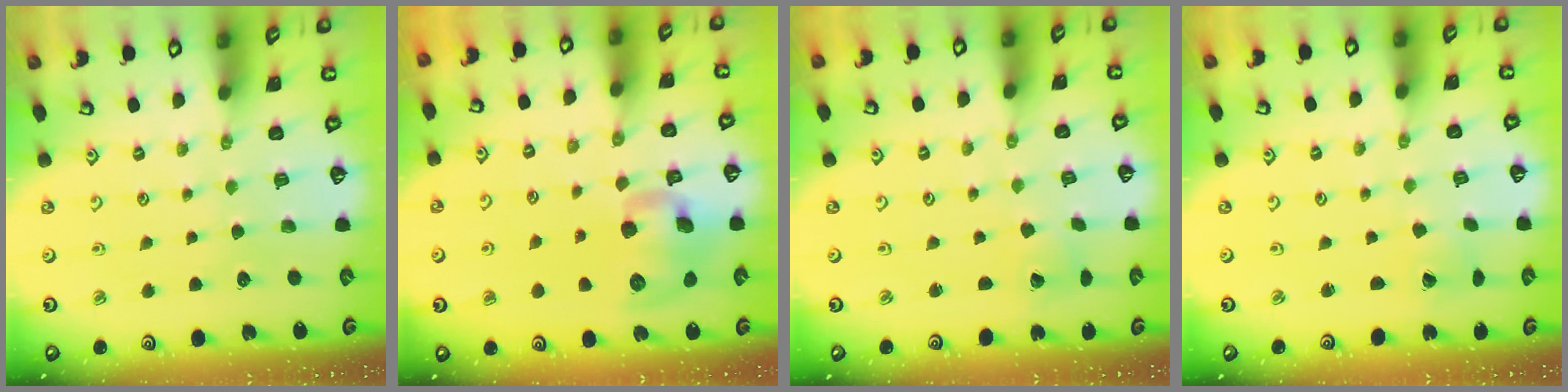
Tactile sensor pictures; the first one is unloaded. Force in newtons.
{"total": 12.3, "press": 12.1, "slide": 2.0}
{"total": 3.4, "press": 3.4, "slide": 0.3}
{"total": 0.7, "press": 0.7, "slide": 0.0}